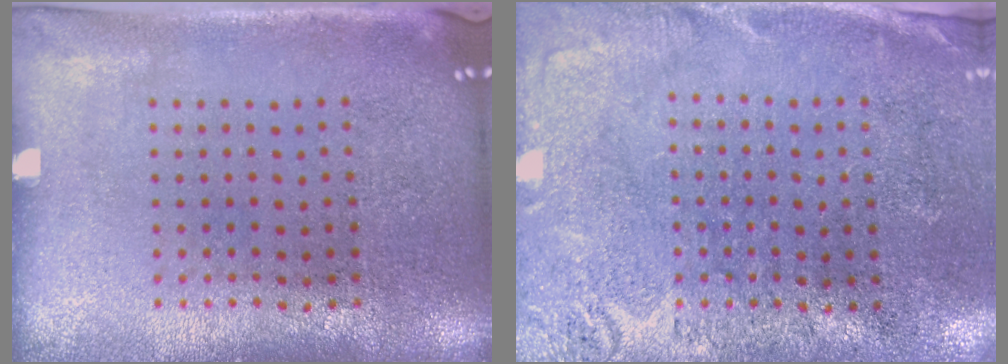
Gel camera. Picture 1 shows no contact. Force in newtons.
{"total": 2.7, "press": 2.4, "slide": 1.2}